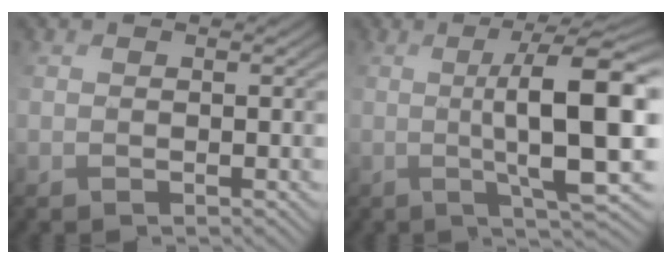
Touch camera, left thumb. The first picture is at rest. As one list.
[{"total": 10.9, "force": [0.5, 1.4, 10.8], "torque": [-0.159, 0.014, 0.019]}]